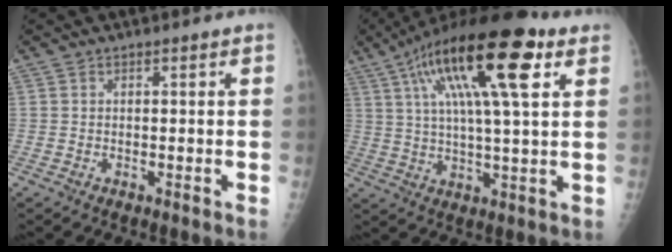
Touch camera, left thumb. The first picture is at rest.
{"total": 21.9, "force": [9.2, 5.6, 19.1], "torque": [-0.325, 0.007, 0.147]}